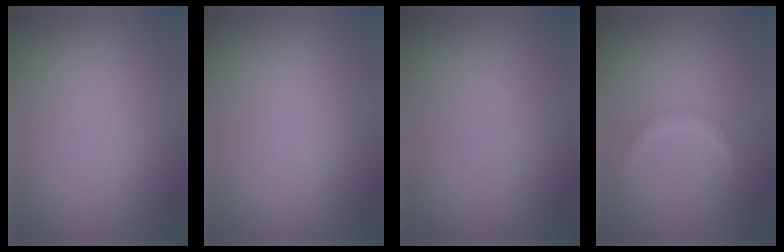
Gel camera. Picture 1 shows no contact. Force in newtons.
{"total": 0.0}
{"total": 0.0}
{"total": 0.8, "press": 0.8, "slide": 0.0}